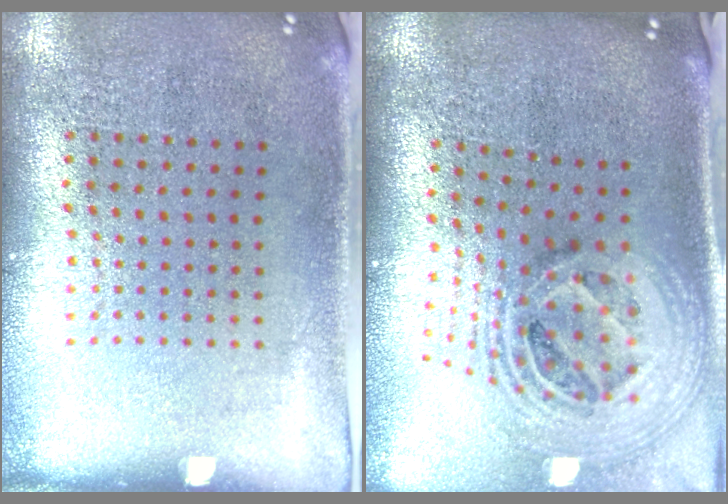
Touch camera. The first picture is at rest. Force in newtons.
{"total": 2.7, "press": 1.9, "slide": 1.9}